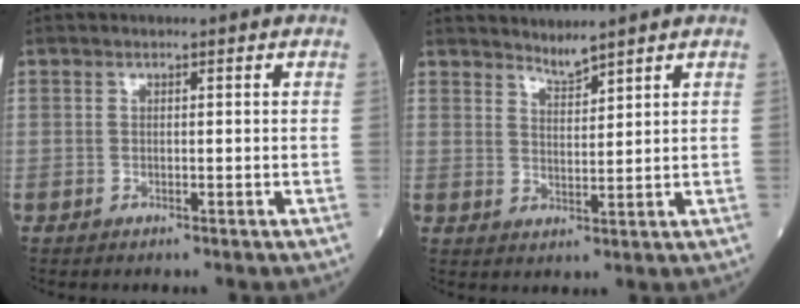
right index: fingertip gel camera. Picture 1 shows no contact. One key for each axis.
{"total": 2.6, "fx": 2.5, "fy": -0.4, "fz": 0.4, "tx": -0.009, "ty": -0.005, "tz": 0.053}